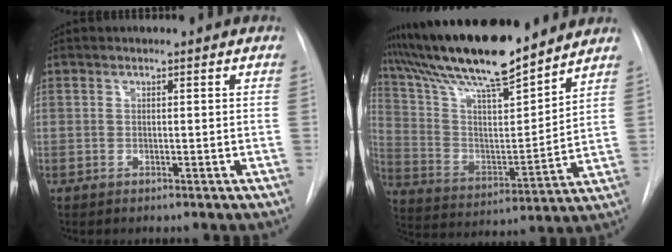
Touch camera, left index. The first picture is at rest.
{"total": 19.9, "force": [17.2, 1.8, 9.9], "torque": [-0.182, 0.005, 0.300]}